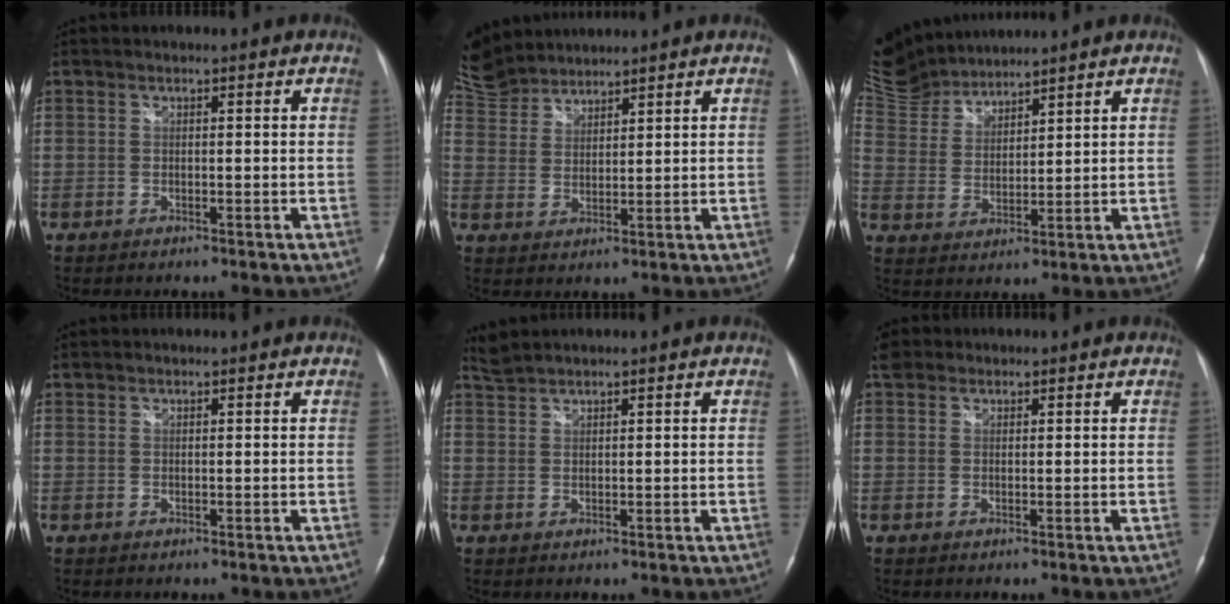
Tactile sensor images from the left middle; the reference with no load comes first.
{"total": 8.6, "force": [8.2, 2.2, 1.1], "torque": [-0.035, 0.017, 0.170]}
{"total": 10.3, "force": [10.1, 1.6, 1.3], "torque": [-0.043, 0.013, 0.216]}
{"total": 1.1, "force": [1.1, 0.3, -0.1], "torque": [-0.005, 0.015, 0.023]}
{"total": 2.3, "force": [2.3, -0.2, -0.2], "torque": [-0.010, 0.015, 0.056]}
{"total": 2.9, "force": [2.0, 1.9, 0.6], "torque": [-0.017, 0.021, 0.036]}